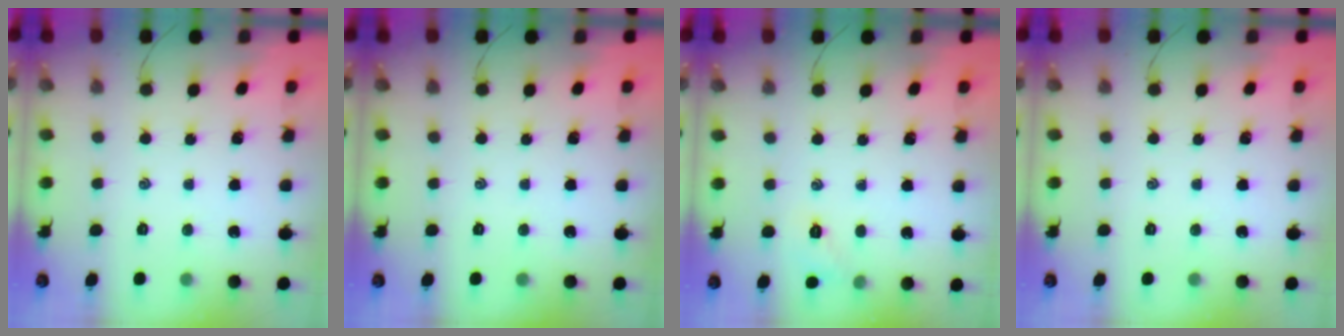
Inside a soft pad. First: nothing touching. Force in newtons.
{"total": 0.0}
{"total": 6.0, "press": 5.8, "slide": 1.5}
{"total": 0.0}